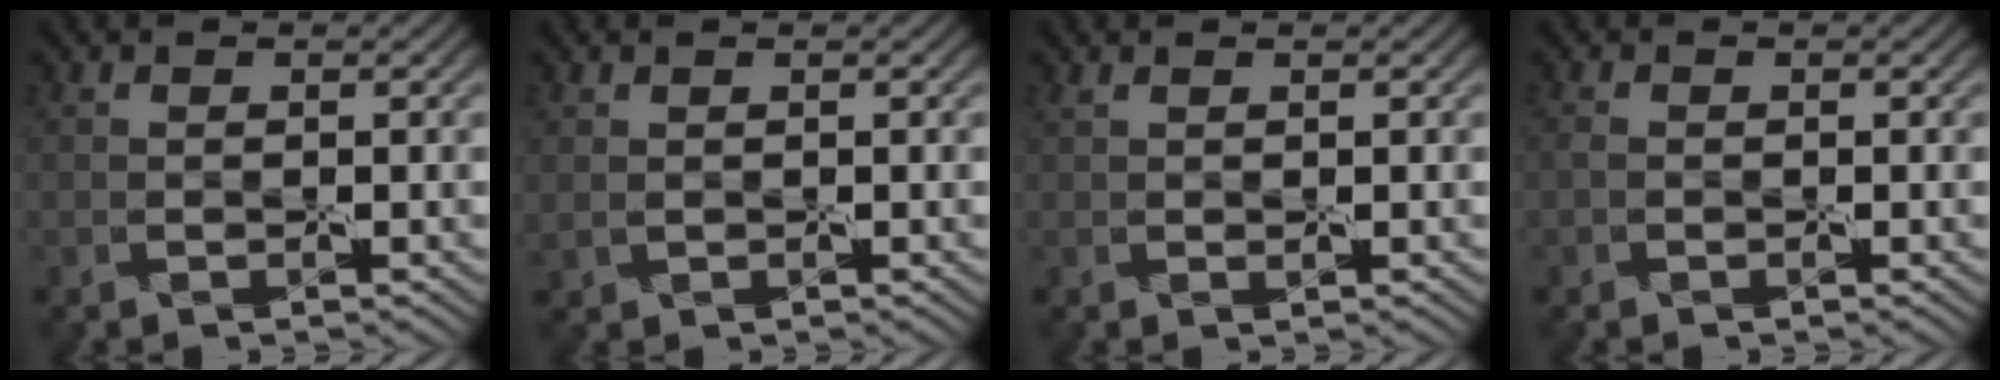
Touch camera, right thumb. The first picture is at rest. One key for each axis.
{"total": 0.6, "fx": 0.4, "fy": 0.2, "fz": 0.3, "tx": -0.009, "ty": 0.002, "tz": 0.011}
{"total": 0.7, "fx": 0.6, "fy": -0.4, "fz": 0.0, "tx": -0.006, "ty": 0.006, "tz": 0.011}
{"total": 0.0}